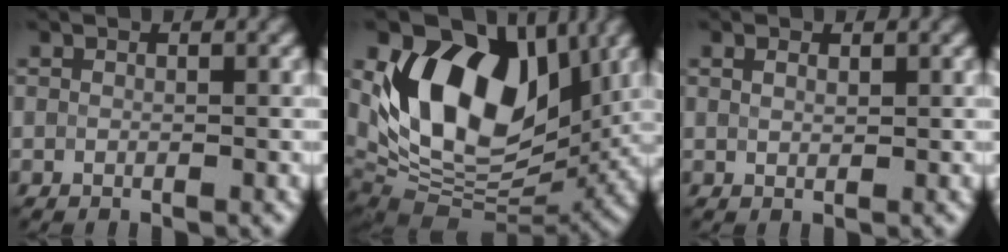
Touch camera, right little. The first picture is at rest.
{"total": 12.7, "force": [3.5, 8.0, 9.2], "torque": [-0.149, -0.003, 0.064]}
{"total": 0.9, "force": [0.6, 0.4, 0.5], "torque": [-0.012, 0.003, 0.014]}